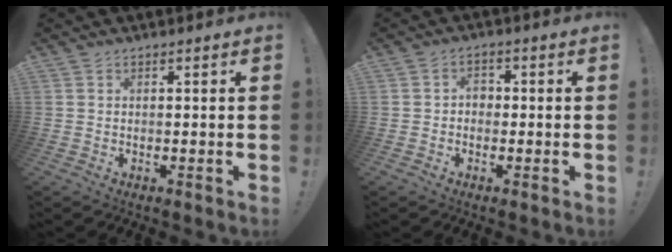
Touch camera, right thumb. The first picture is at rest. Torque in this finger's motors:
{"motor_torque": [-0.09, -0.27, -0.40, 0.09, 0.00]}